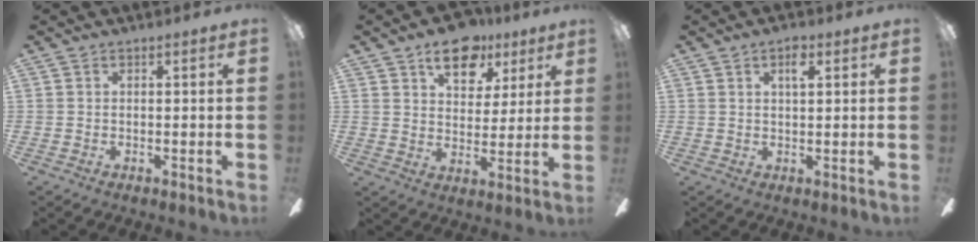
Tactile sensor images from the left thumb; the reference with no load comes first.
{"total": 12.1, "force": [7.6, 7.2, 6.2], "torque": [-0.073, -0.032, 0.131]}
{"total": 3.7, "force": [2.0, 1.4, 2.8], "torque": [-0.038, -0.002, 0.028]}